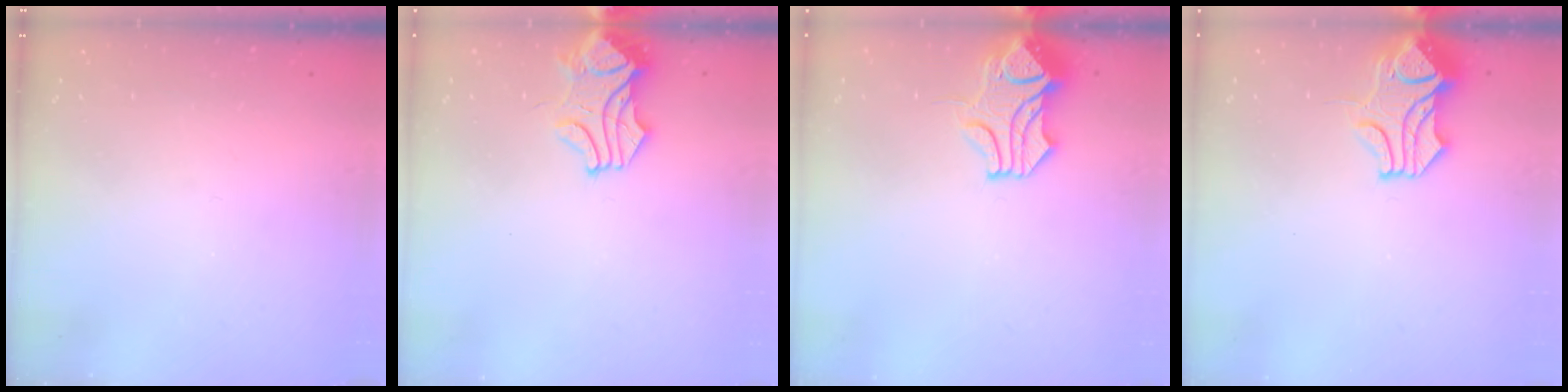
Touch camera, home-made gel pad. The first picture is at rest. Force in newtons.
{"total": 1.7, "press": 1.5, "slide": 0.8}
{"total": 1.5, "press": 0.8, "slide": 1.3}
{"total": 1.5, "press": 0.8, "slide": 1.3}